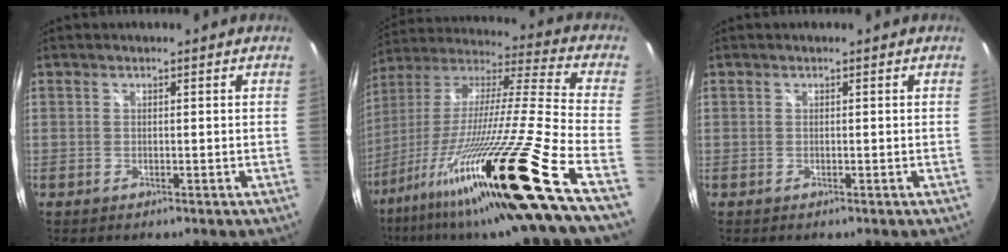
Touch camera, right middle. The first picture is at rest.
{"total": 29.5, "force": [-16.6, -1.0, 24.4], "torque": [-0.389, -0.078, -0.291]}
{"total": 0.0}